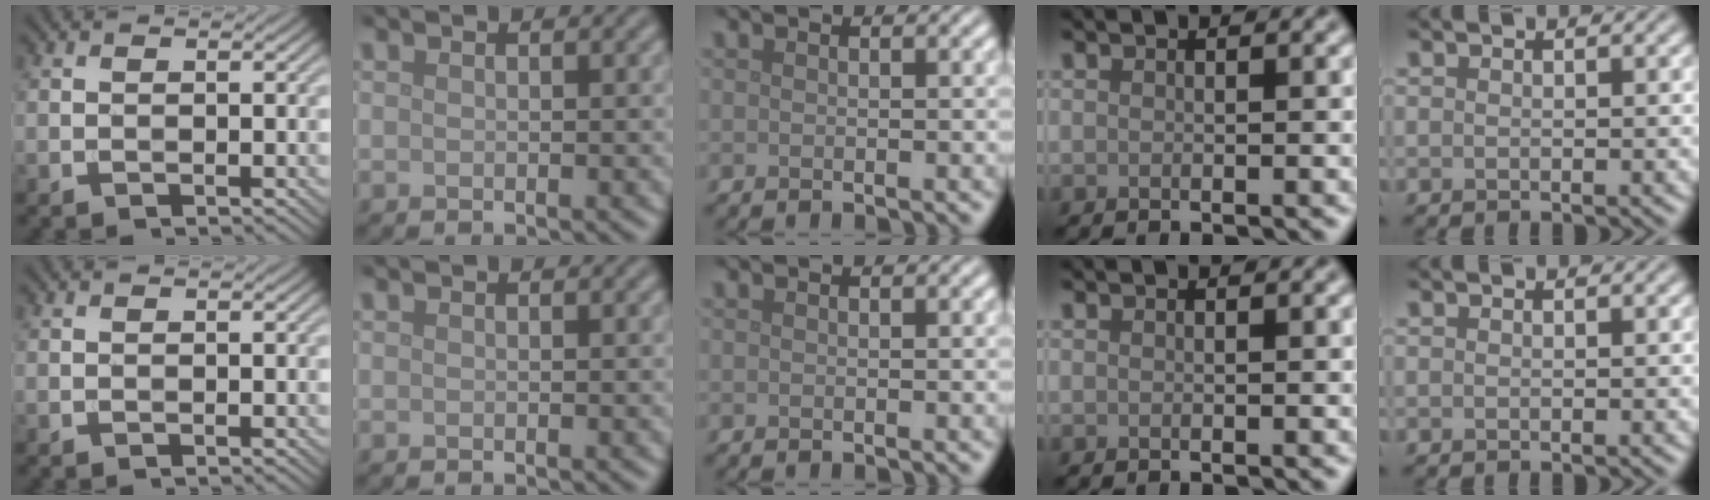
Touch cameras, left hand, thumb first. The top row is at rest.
{}